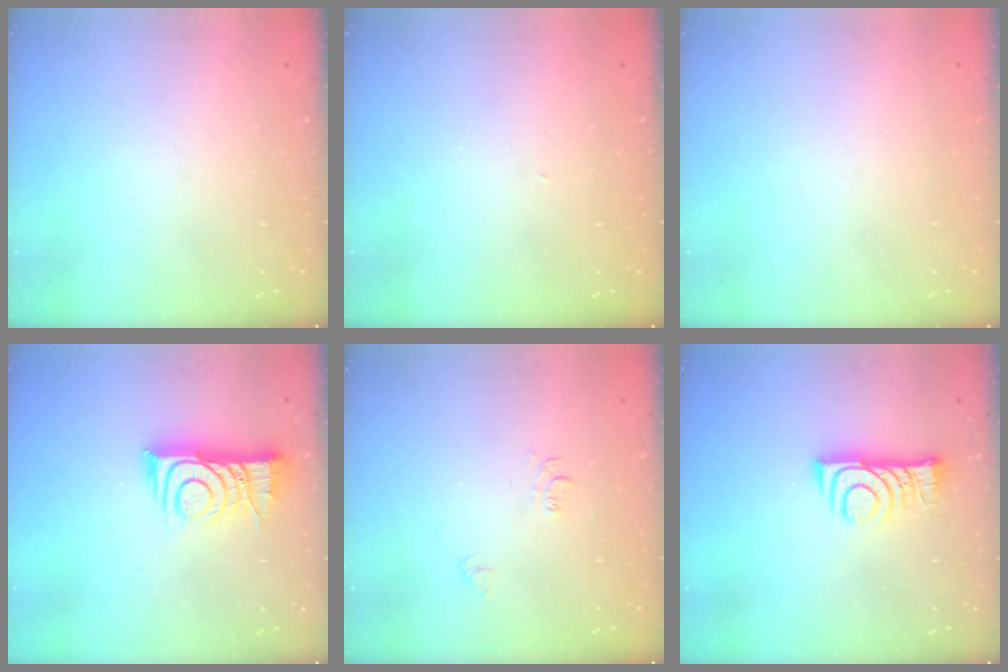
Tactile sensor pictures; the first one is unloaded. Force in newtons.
{"total": 2.0, "press": 2.0, "slide": 0.3}
{"total": 1.6, "press": 1.6, "slide": 0.1}
{"total": 10.3, "press": 10.3, "slide": 0.9}
{"total": 3.9, "press": 3.9, "slide": 0.6}
{"total": 9.0, "press": 8.9, "slide": 0.9}